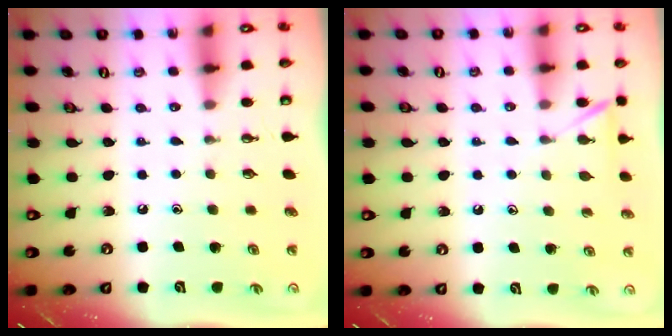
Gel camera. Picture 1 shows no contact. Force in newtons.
{"total": 5.3, "press": 5.2, "slide": 0.6}